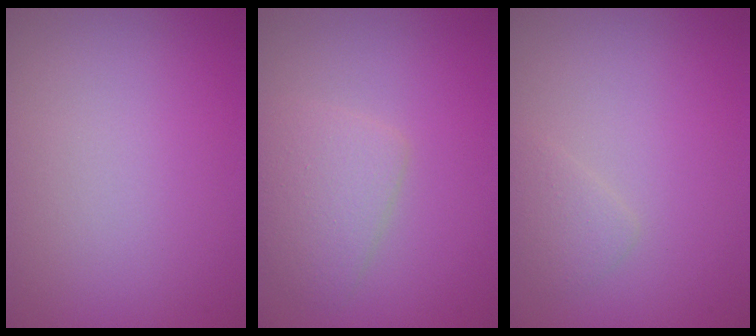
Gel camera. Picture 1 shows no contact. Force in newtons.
{"total": 2.8, "press": 2.8, "slide": 0.1}
{"total": 1.1, "press": 1.1, "slide": 0.0}